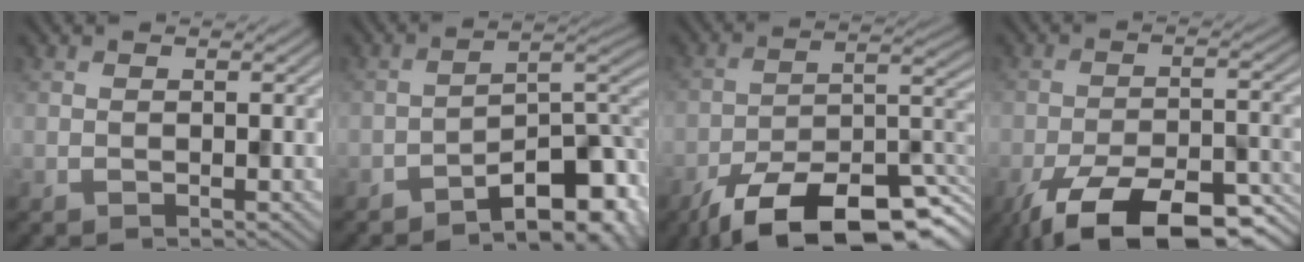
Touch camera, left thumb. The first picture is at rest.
{"total": 10.1, "force": [-6.7, 3.0, 6.9], "torque": [-0.083, 0.009, -0.113]}
{"total": 15.7, "force": [-11.1, 5.2, 9.9], "torque": [-0.167, -0.008, -0.184]}
{"total": 14.0, "force": [-9.7, 4.6, 9.0], "torque": [-0.158, -0.017, -0.155]}